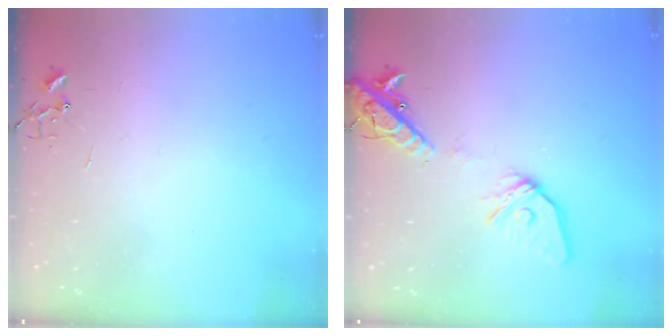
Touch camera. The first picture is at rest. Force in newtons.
{"total": 15.2, "press": 14.9, "slide": 3.0}